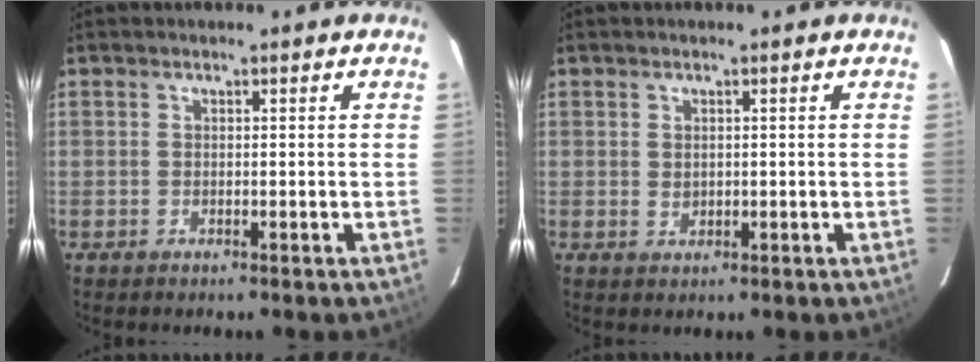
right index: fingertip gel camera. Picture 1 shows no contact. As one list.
[{"total": 1.2, "force": [0.2, 1.0, 0.6], "torque": [-0.009, 0.001, 0.006]}]